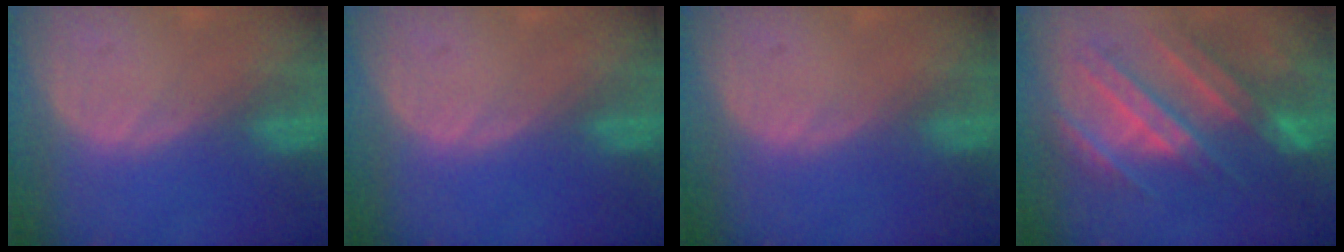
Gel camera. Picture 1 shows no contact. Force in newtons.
{"total": 0.0}
{"total": 0.0}
{"total": 10.1, "press": 9.5, "slide": 3.4}